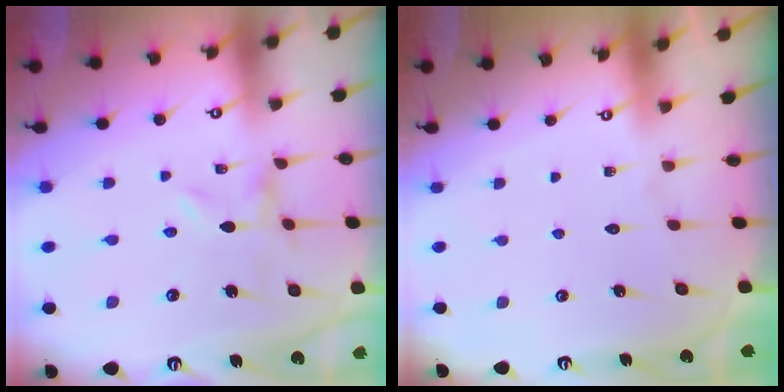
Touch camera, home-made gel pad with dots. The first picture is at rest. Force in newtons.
{"total": 1.8, "press": 1.8, "slide": 0.2}